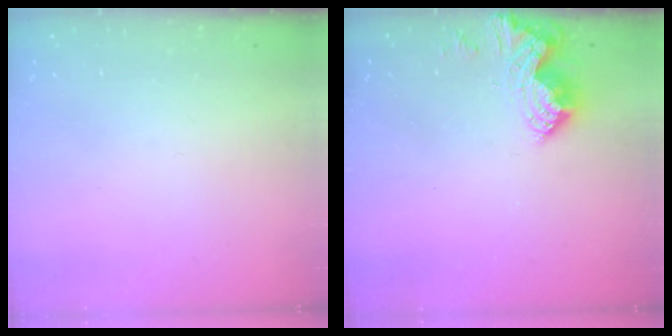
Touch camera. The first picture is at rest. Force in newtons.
{"total": 12.7, "press": 12.7, "slide": 0.9}